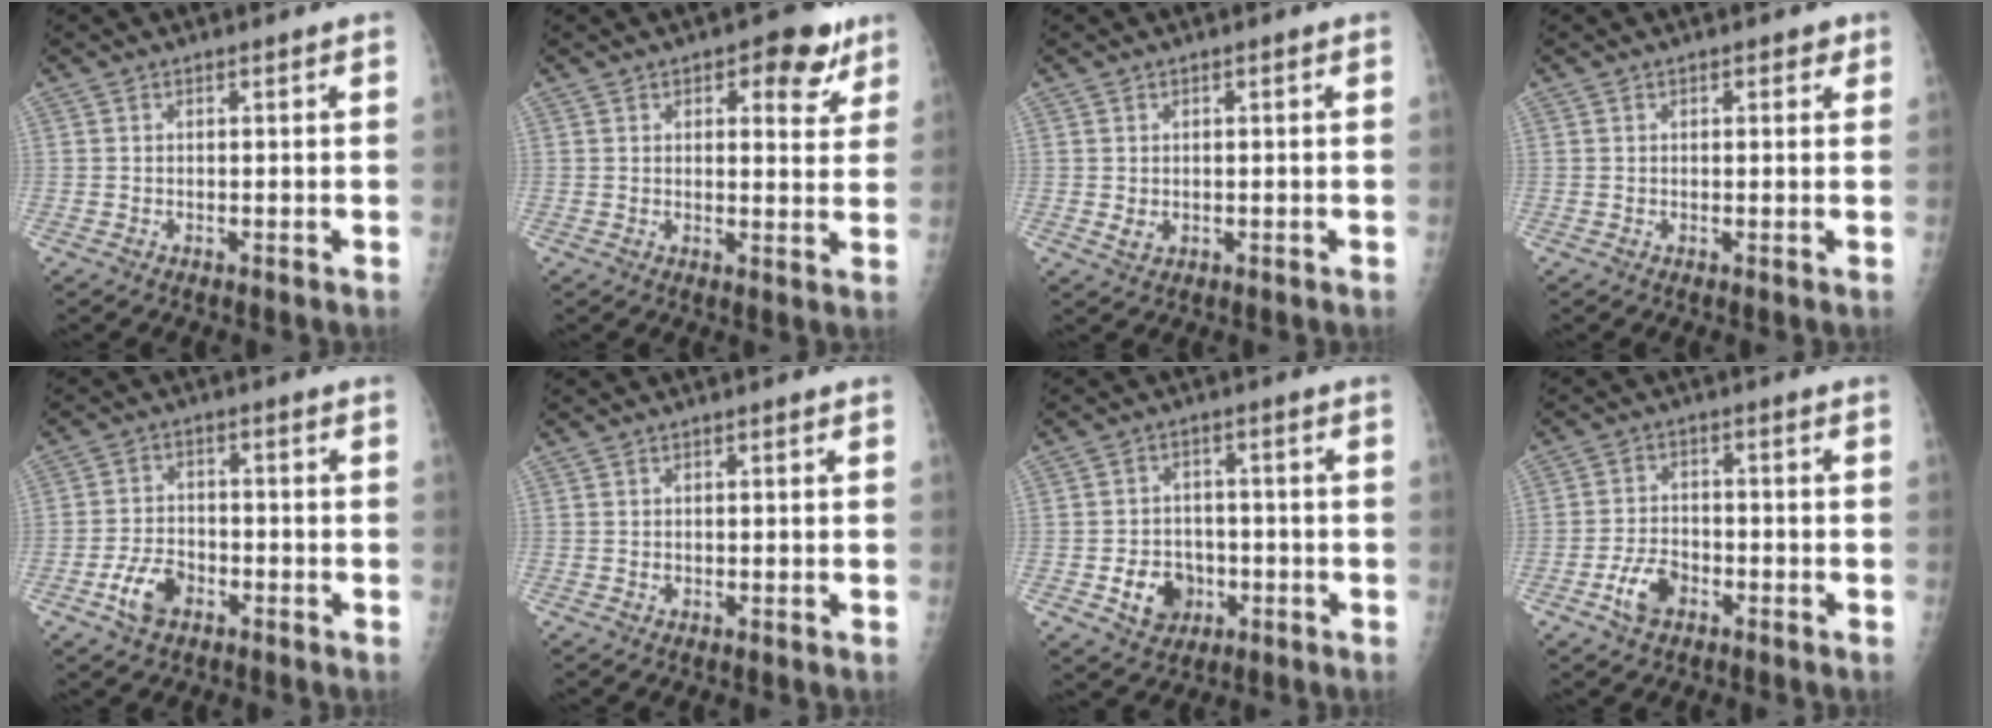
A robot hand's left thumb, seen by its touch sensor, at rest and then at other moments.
{"total": 8.1, "force": [4.4, 3.9, 5.6], "torque": [-0.034, -0.015, 0.051]}
{"total": 1.9, "force": [-0.1, 1.4, 1.3], "torque": [-0.019, -0.003, 0.005]}
{"total": 1.9, "force": [1.0, 1.1, 1.2], "torque": [-0.002, -0.001, 0.010]}
{"total": 6.5, "force": [-3.3, 4.0, 3.8], "torque": [-0.067, 0.020, -0.059]}
{"total": 0.6, "force": [0.1, 0.4, 0.4], "torque": [-0.001, 0.001, 0.003]}
{"total": 7.6, "force": [-2.5, 6.3, 3.6], "torque": [-0.029, 0.016, -0.036]}
{"total": 5.9, "force": [-3.0, 3.6, 3.5], "torque": [-0.060, 0.020, -0.055]}